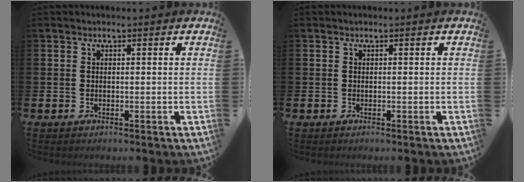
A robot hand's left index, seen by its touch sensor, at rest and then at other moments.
{"total": 0.0}